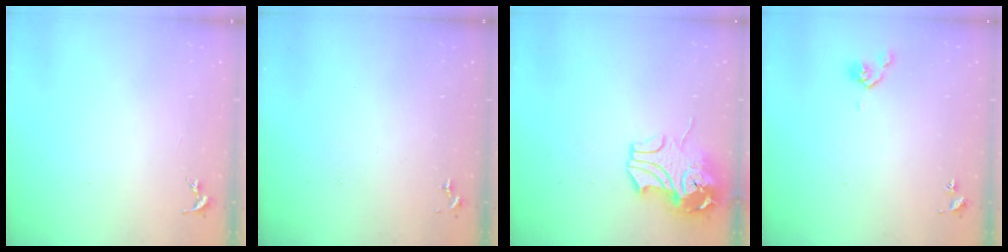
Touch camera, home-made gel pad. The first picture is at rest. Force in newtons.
{"total": 0.0}
{"total": 12.4, "press": 12.3, "slide": 2.0}
{"total": 5.0, "press": 4.9, "slide": 1.2}